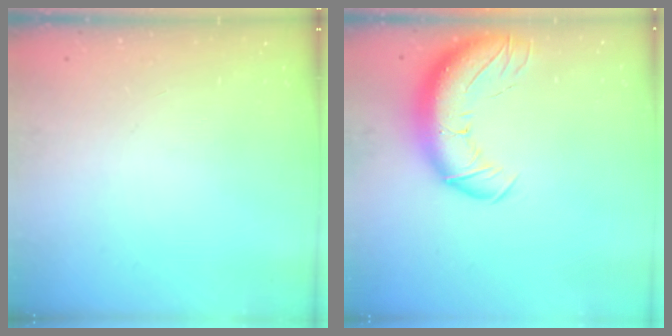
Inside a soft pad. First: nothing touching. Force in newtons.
{"total": 15.2, "press": 14.7, "slide": 3.6}